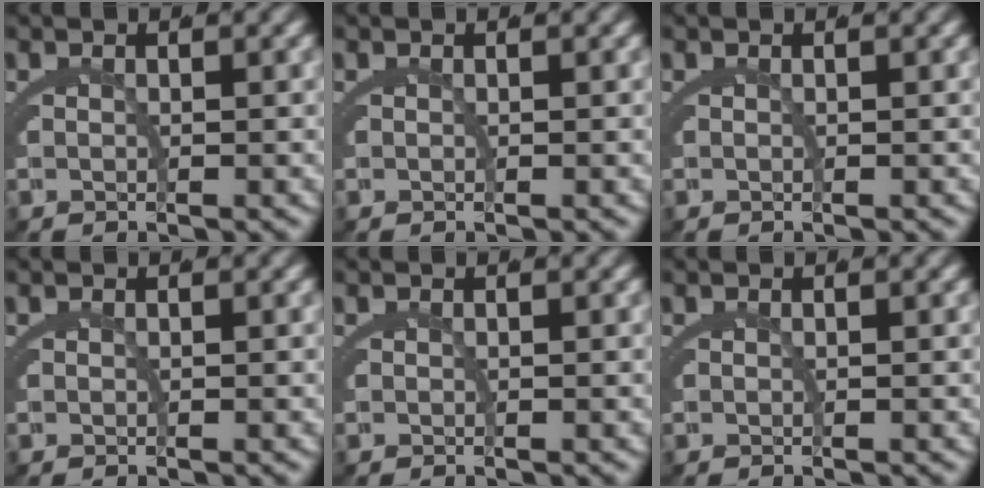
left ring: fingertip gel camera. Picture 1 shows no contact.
{"total": 0.0}
{"total": 0.0}
{"total": 0.0}
{"total": 0.0}
{"total": 0.0}